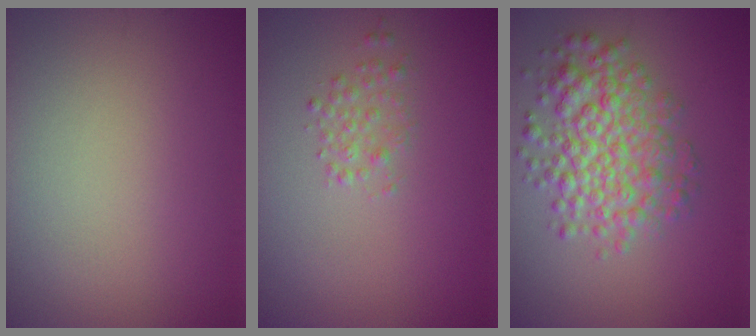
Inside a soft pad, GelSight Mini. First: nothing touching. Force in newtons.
{"total": 1.3, "press": 1.3, "slide": 0.0}
{"total": 5.7, "press": 5.7, "slide": 0.1}